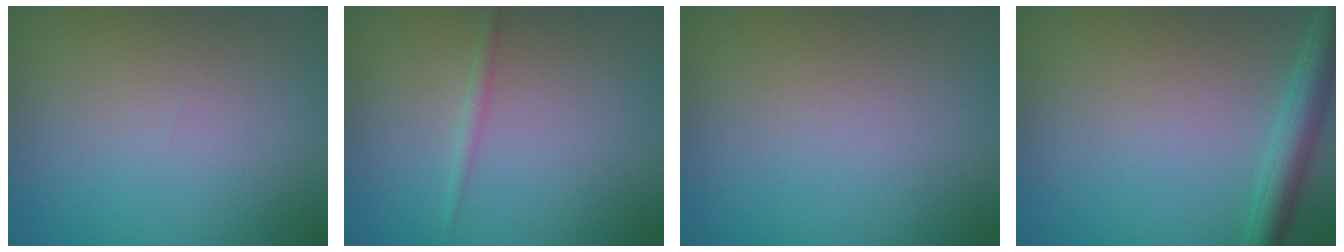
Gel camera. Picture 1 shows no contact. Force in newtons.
{"total": 0.9, "press": 0.9, "slide": 0.0}
{"total": 0.0}
{"total": 3.4, "press": 3.4, "slide": 0.1}